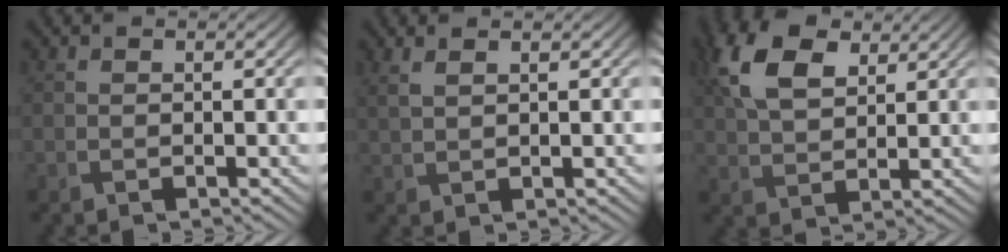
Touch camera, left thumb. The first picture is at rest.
{"total": 1.8, "force": [1.2, 0.4, 1.2], "torque": [-0.035, 0.002, 0.032]}
{"total": 9.4, "force": [4.1, 5.4, 6.5], "torque": [-0.163, 0.017, 0.081]}